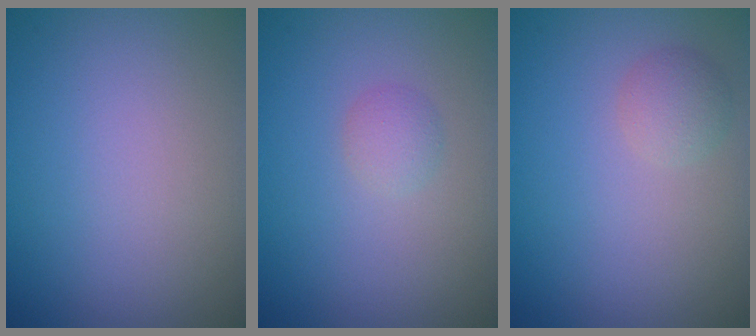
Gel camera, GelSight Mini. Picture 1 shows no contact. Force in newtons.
{"total": 1.2, "press": 1.2, "slide": 0.1}
{"total": 1.6, "press": 1.6, "slide": 0.1}